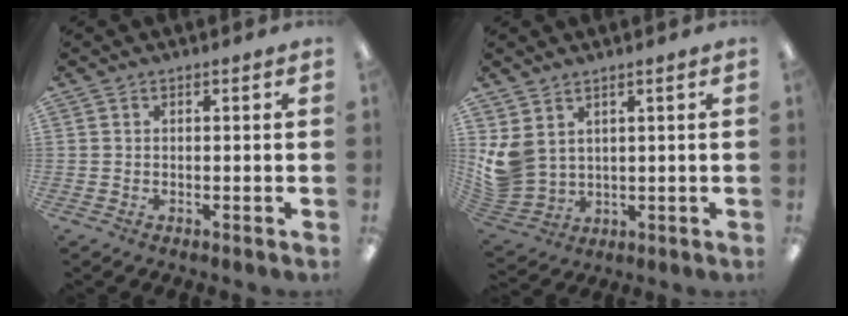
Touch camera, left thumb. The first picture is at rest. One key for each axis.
{"total": 7.2, "fx": 3.2, "fy": 5.4, "fz": 3.6, "tx": -0.096, "ty": -0.012, "tz": 0.066}